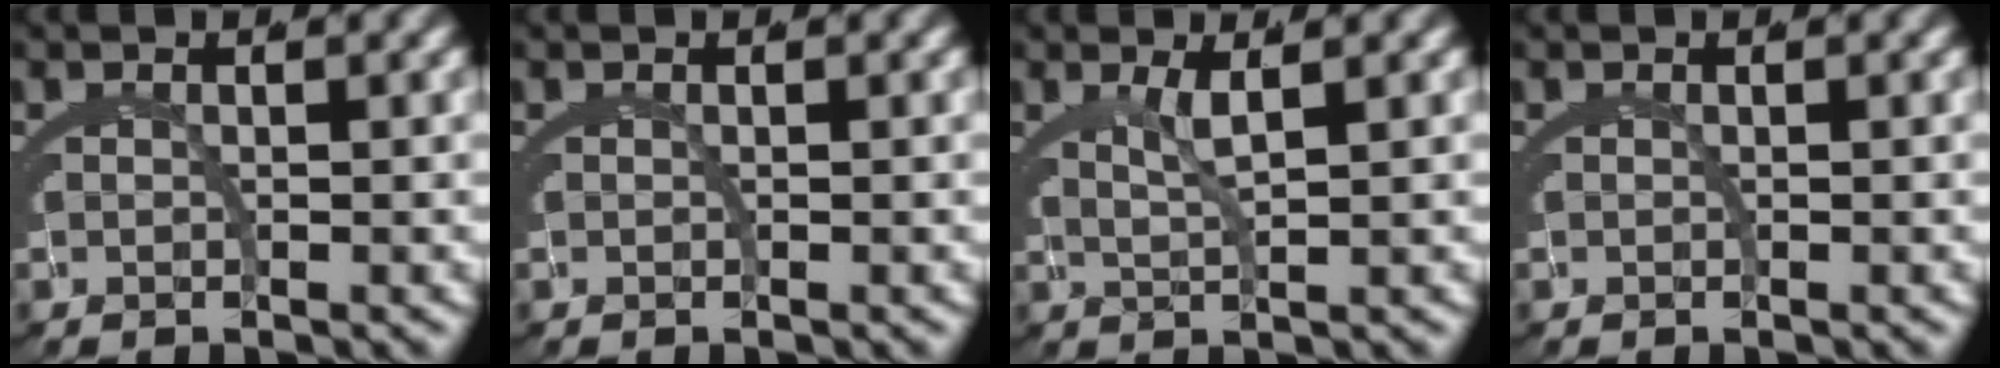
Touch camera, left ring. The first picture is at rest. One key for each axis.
{"total": 0.0}
{"total": 1.9, "fx": 1.1, "fy": -0.3, "fz": 1.5, "tx": -0.027, "ty": -0.006, "tz": 0.027}
{"total": 0.0}